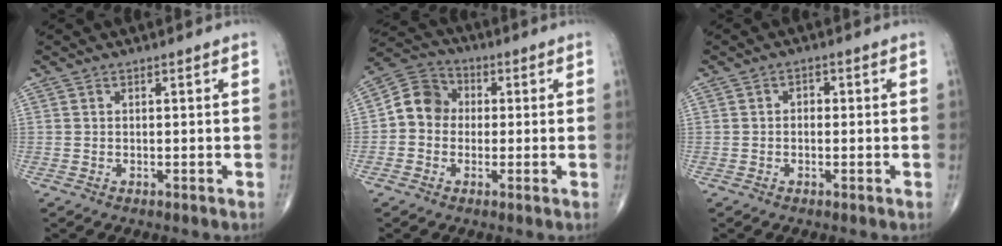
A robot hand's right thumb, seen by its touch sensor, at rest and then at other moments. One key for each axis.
{"total": 7.8, "fx": -0.2, "fy": 6.9, "fz": 3.7, "tx": -0.045, "ty": 0.028, "tz": -0.020}
{"total": 1.6, "fx": 0.0, "fy": 1.2, "fz": 1.1, "tx": -0.011, "ty": 0.007, "tz": -0.004}